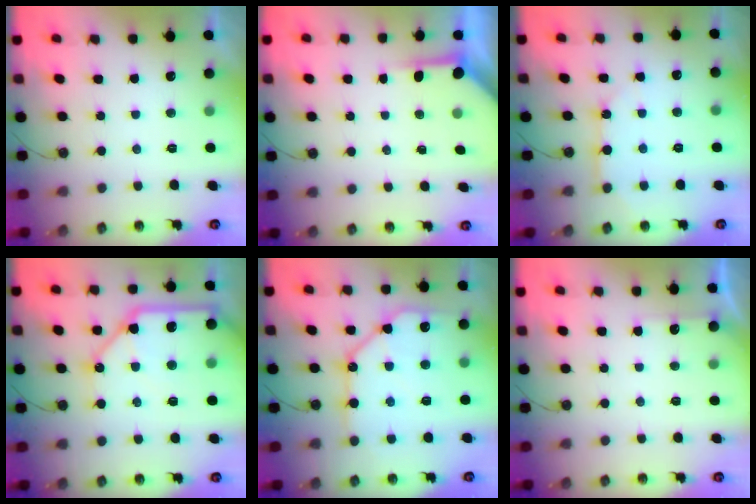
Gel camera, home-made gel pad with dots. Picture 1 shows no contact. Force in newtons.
{"total": 3.6, "press": 3.6, "slide": 0.5}
{"total": 8.1, "press": 8.1, "slide": 0.7}
{"total": 18.4, "press": 18.3, "slide": 2.1}
{"total": 15.8, "press": 15.7, "slide": 1.7}
{"total": 2.5, "press": 2.5, "slide": 0.4}